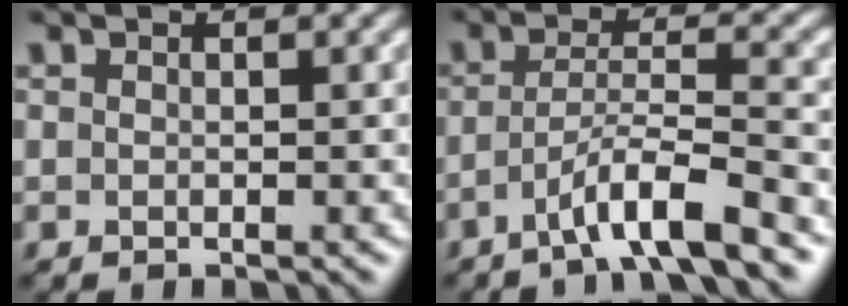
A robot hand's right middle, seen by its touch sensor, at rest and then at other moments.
{"total": 5.4, "force": [-3.3, 0.6, 4.2], "torque": [-0.072, 0.011, -0.062]}